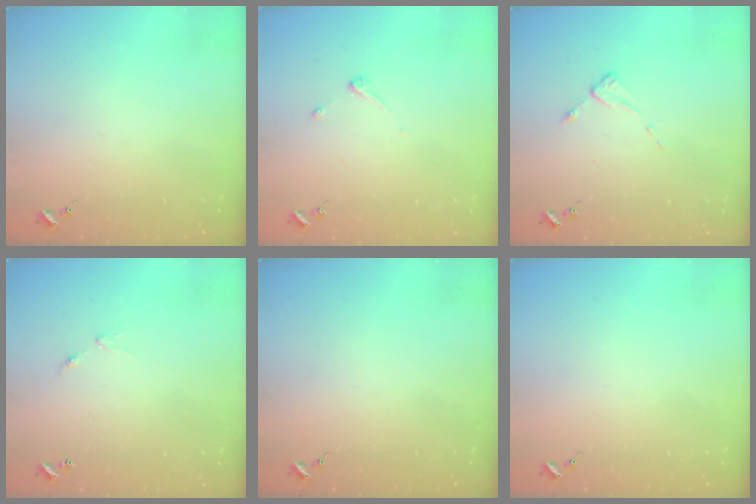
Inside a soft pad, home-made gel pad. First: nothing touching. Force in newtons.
{"total": 3.3, "press": 3.2, "slide": 0.6}
{"total": 2.6, "press": 2.6, "slide": 0.4}
{"total": 5.0, "press": 5.0, "slide": 0.5}
{"total": 0.0}
{"total": 0.0}